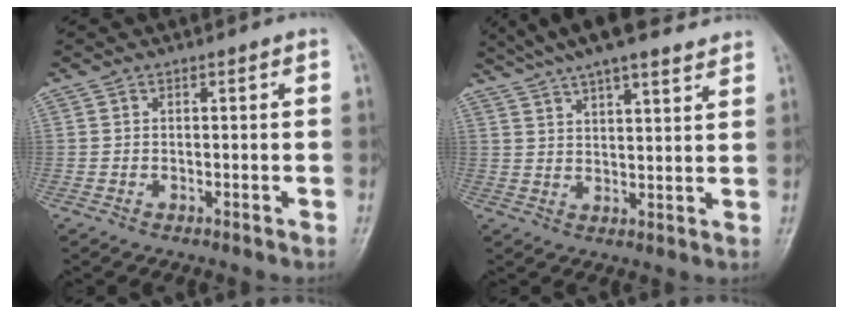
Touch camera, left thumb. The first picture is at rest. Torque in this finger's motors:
{"motor_torque": [0.41, 0.20, 1.56, -1.20, 0.08]}